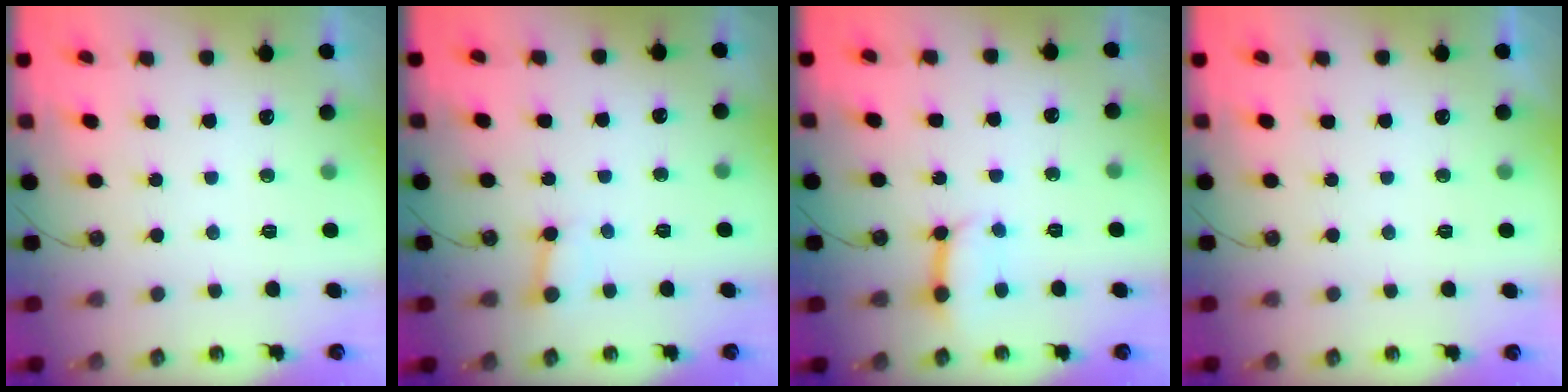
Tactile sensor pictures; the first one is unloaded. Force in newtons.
{"total": 2.5, "press": 2.5, "slide": 0.1}
{"total": 7.0, "press": 6.9, "slide": 0.7}
{"total": 0.0}